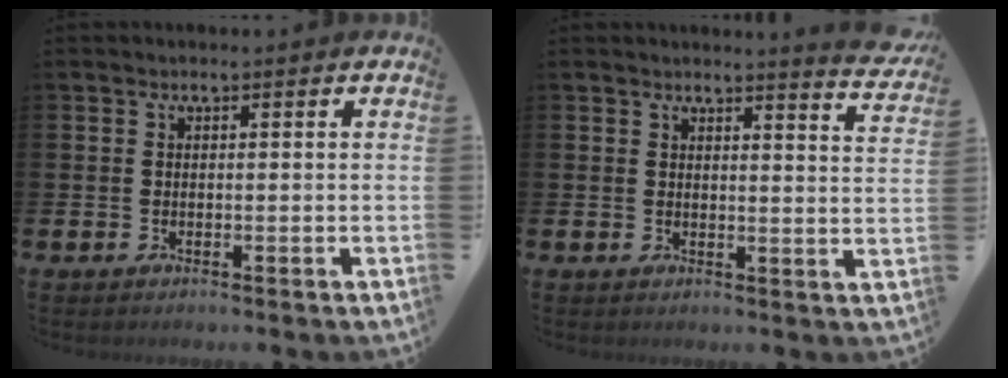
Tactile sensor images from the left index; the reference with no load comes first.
{"total": 3.3, "force": [3.3, -0.3, 0.6], "torque": [-0.001, -0.028, 0.054]}